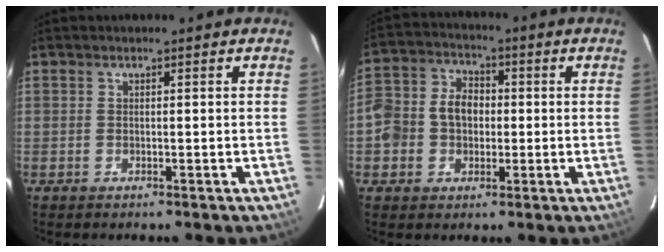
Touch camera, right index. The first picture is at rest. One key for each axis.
{"total": 9.6, "fx": -1.1, "fy": 8.3, "fz": 4.6, "tx": -0.107, "ty": 0.028, "tz": -0.021}